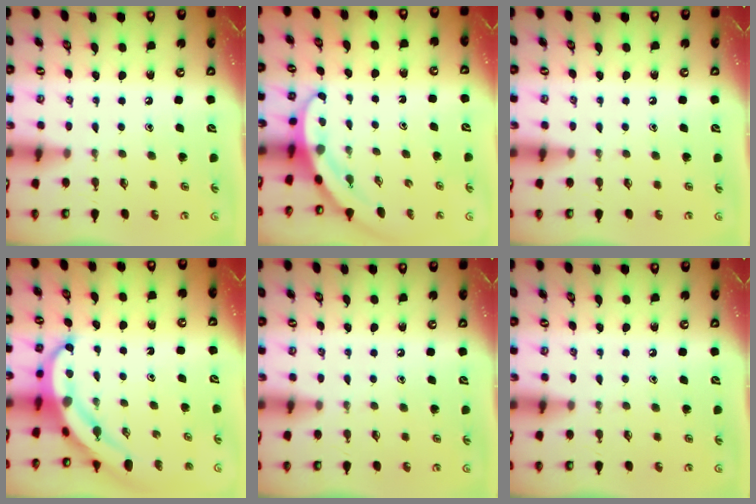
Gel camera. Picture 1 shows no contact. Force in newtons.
{"total": 3.0, "press": 3.0, "slide": 0.1}
{"total": 0.0}
{"total": 7.7, "press": 7.6, "slide": 1.4}
{"total": 0.0}
{"total": 0.0}